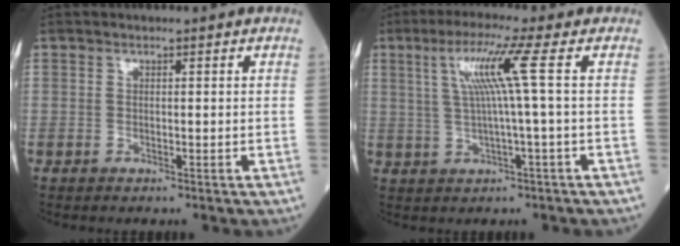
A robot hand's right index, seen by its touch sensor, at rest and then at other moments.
{"total": 7.1, "force": [1.6, -1.6, 6.8], "torque": [-0.130, 0.014, 0.039]}